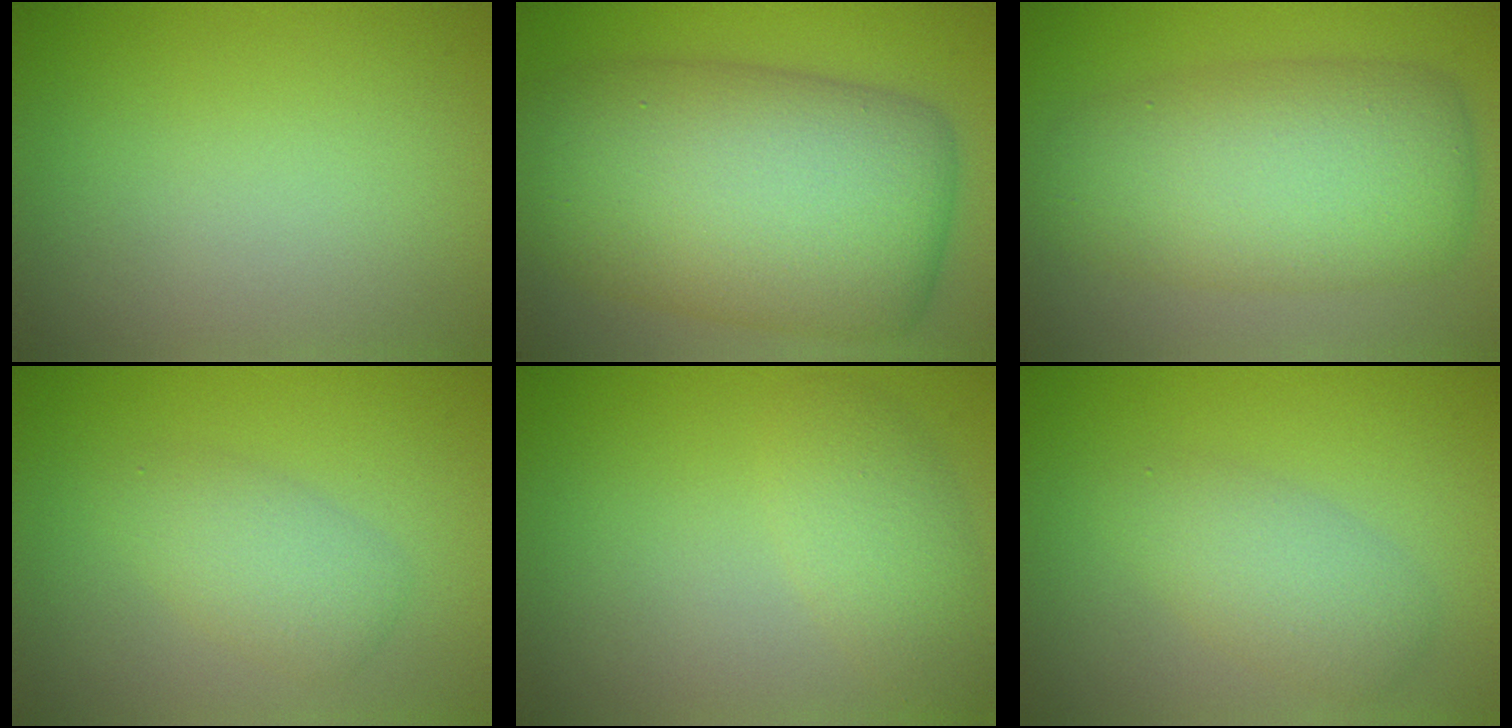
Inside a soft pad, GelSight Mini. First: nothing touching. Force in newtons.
{"total": 15.7, "press": 15.7, "slide": 0.2}
{"total": 9.4, "press": 9.4, "slide": 0.5}
{"total": 3.0, "press": 3.0, "slide": 0.0}
{"total": 3.0, "press": 3.0, "slide": 0.1}
{"total": 3.4, "press": 3.4, "slide": 0.2}